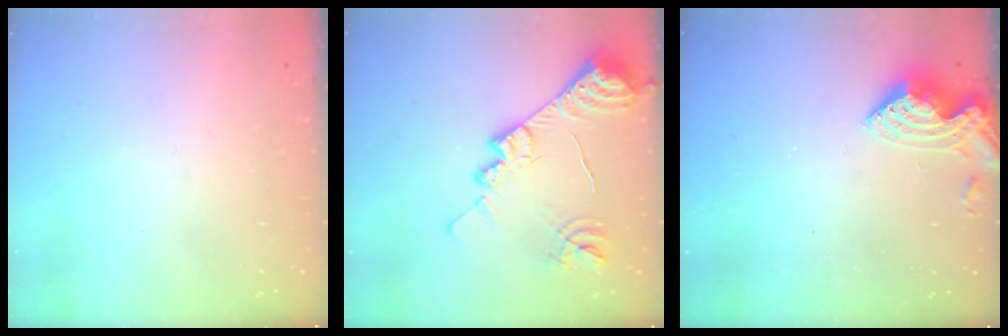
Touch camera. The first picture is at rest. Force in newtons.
{"total": 18.4, "press": 18.3, "slide": 1.5}
{"total": 8.2, "press": 8.2, "slide": 0.9}